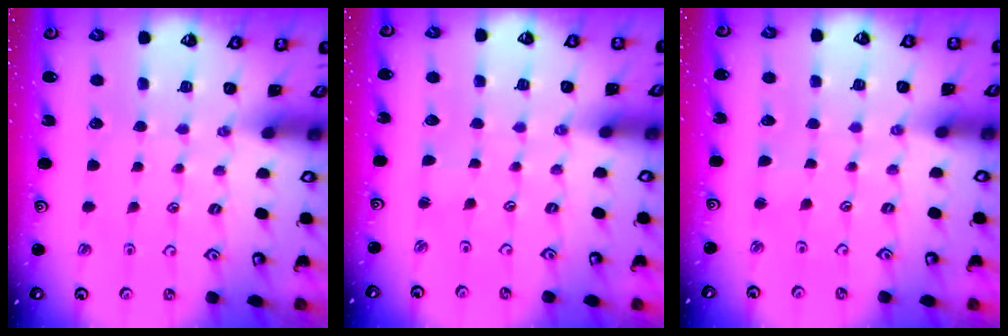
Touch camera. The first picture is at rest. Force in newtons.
{"total": 1.1, "press": 1.1, "slide": 0.1}
{"total": 2.2, "press": 2.2, "slide": 0.3}